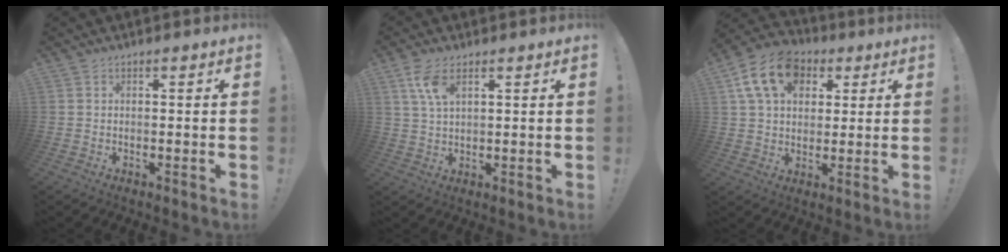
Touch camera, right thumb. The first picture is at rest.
{"total": 6.8, "force": [3.5, 2.9, 5.0], "torque": [-0.093, -0.016, 0.062]}
{"total": 15.8, "force": [6.2, 11.4, 9.0], "torque": [-0.144, -0.013, 0.120]}